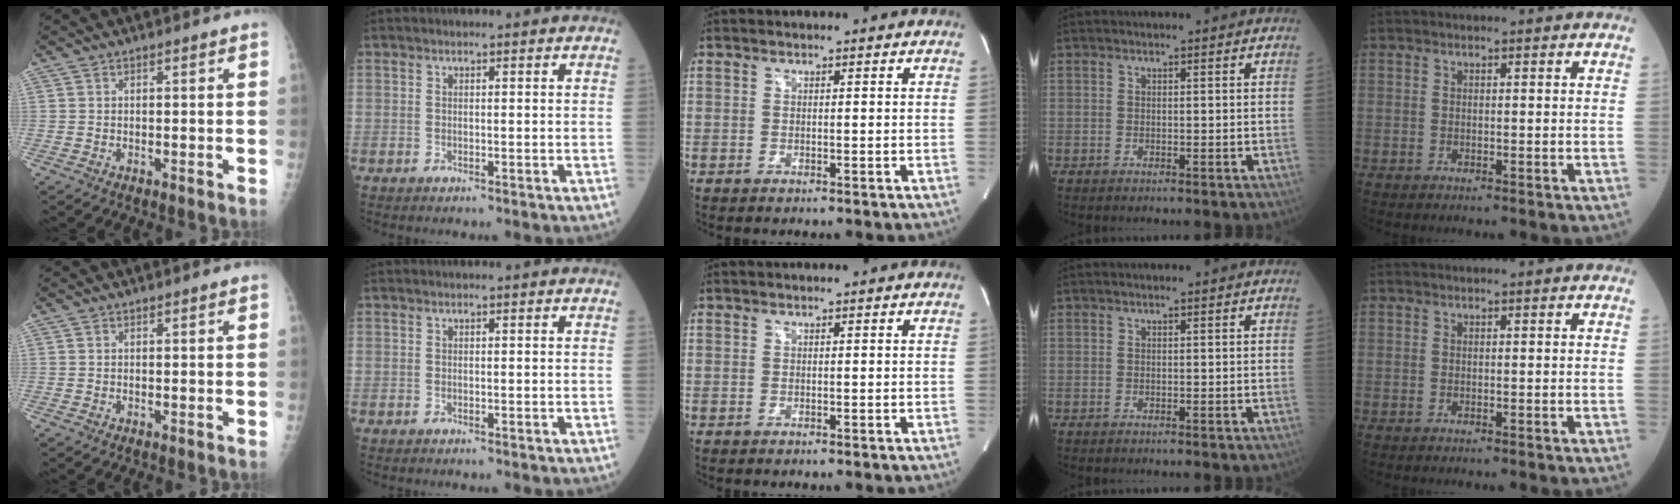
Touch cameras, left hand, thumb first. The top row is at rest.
{}